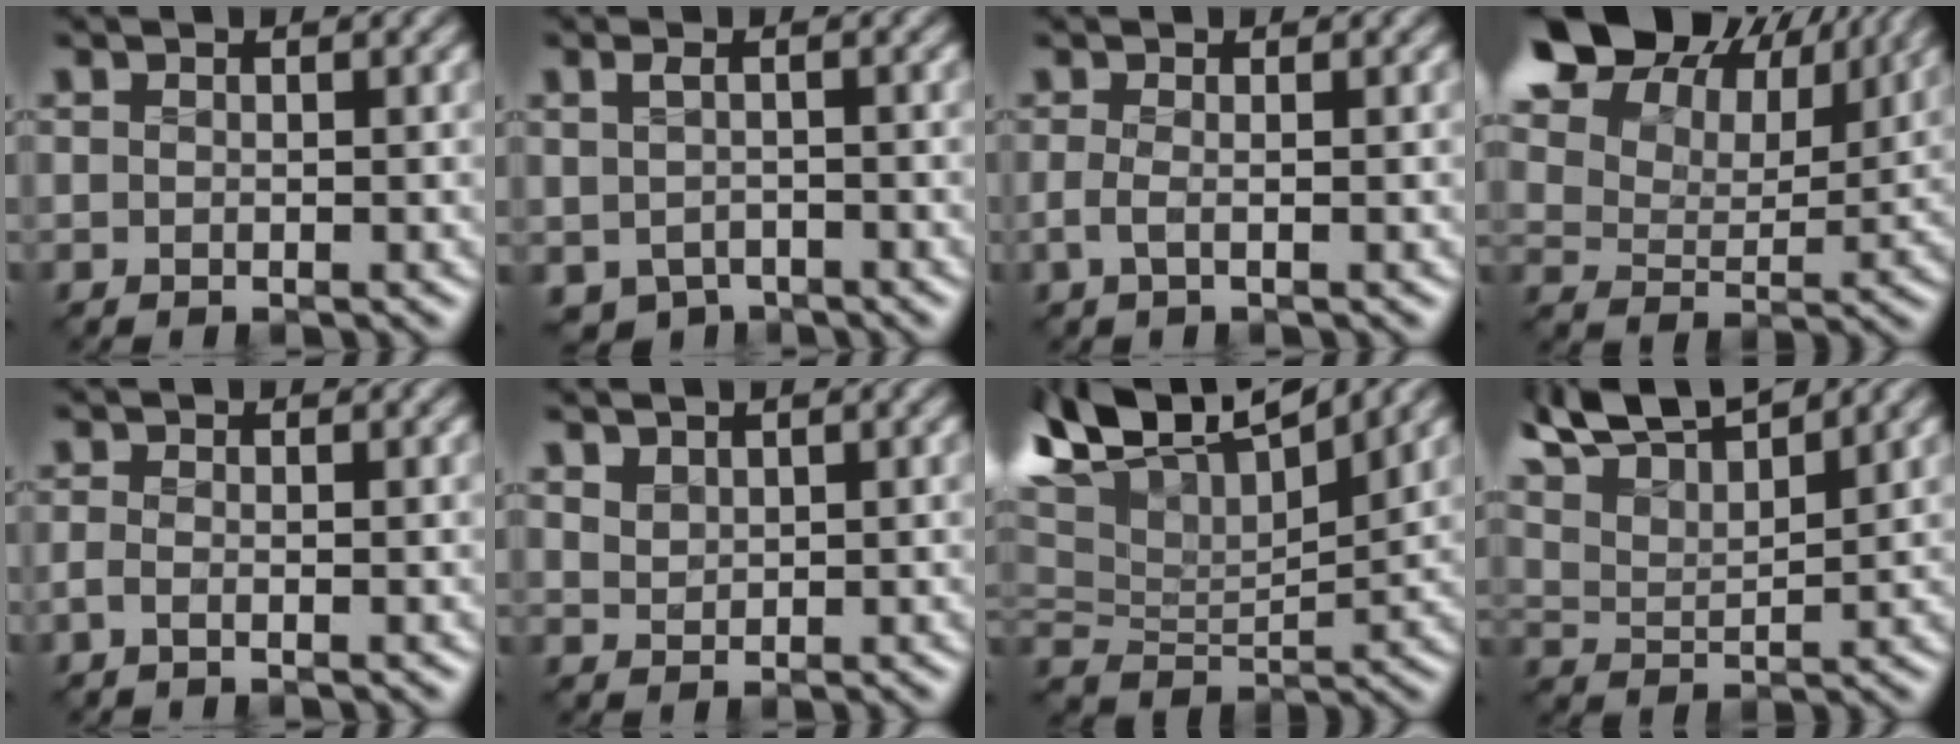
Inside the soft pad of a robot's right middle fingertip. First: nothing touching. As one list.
[{"total": 2.3, "force": [-1.2, 1.5, 1.4], "torque": [-0.033, -0.012, -0.019]}, {"total": 1.2, "force": [-0.4, 0.2, 1.2], "torque": [-0.032, -0.006, -0.011]}, {"total": 17.9, "force": [11.7, 10.3, 8.8], "torque": [-0.199, 0.046, 0.215]}, {"total": 1.0, "force": [-0.6, 0.2, 0.7], "torque": [-0.023, -0.006, -0.015]}, {"total": 1.7, "force": [1.3, 0.9, 0.6], "torque": [-0.023, -0.004, 0.033]}, {"total": 10.0, "force": [6.0, 4.7, 6.6], "torque": [-0.125, 0.034, 0.109]}, {"total": 8.9, "force": [7.6, 1.9, 4.3], "torque": [-0.091, 0.017, 0.126]}]